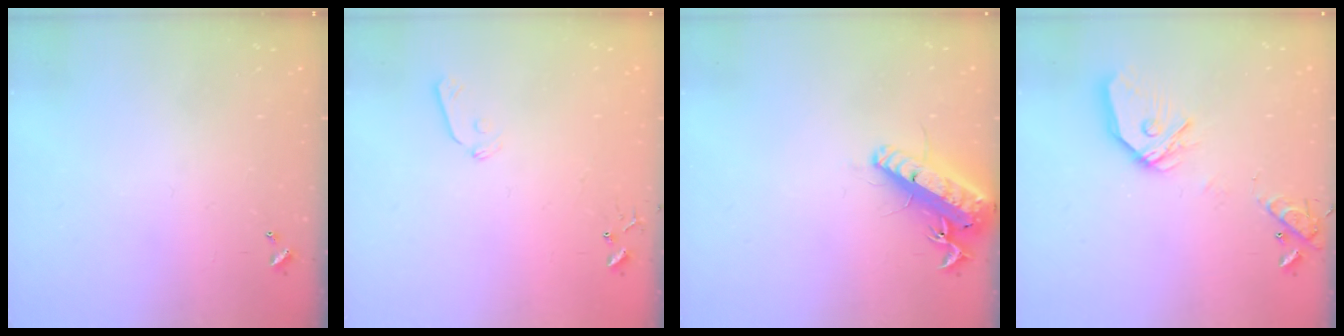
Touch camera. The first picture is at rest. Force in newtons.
{"total": 5.9, "press": 5.8, "slide": 0.6}
{"total": 17.1, "press": 16.8, "slide": 3.4}
{"total": 15.8, "press": 15.6, "slide": 2.1}